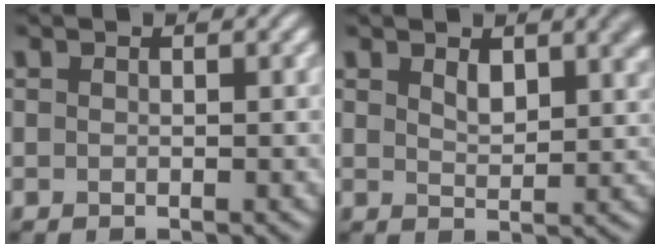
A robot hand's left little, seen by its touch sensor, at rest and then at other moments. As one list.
[{"total": 3.1, "force": [1.7, 1.4, 2.2], "torque": [-0.035, -0.001, 0.032]}]